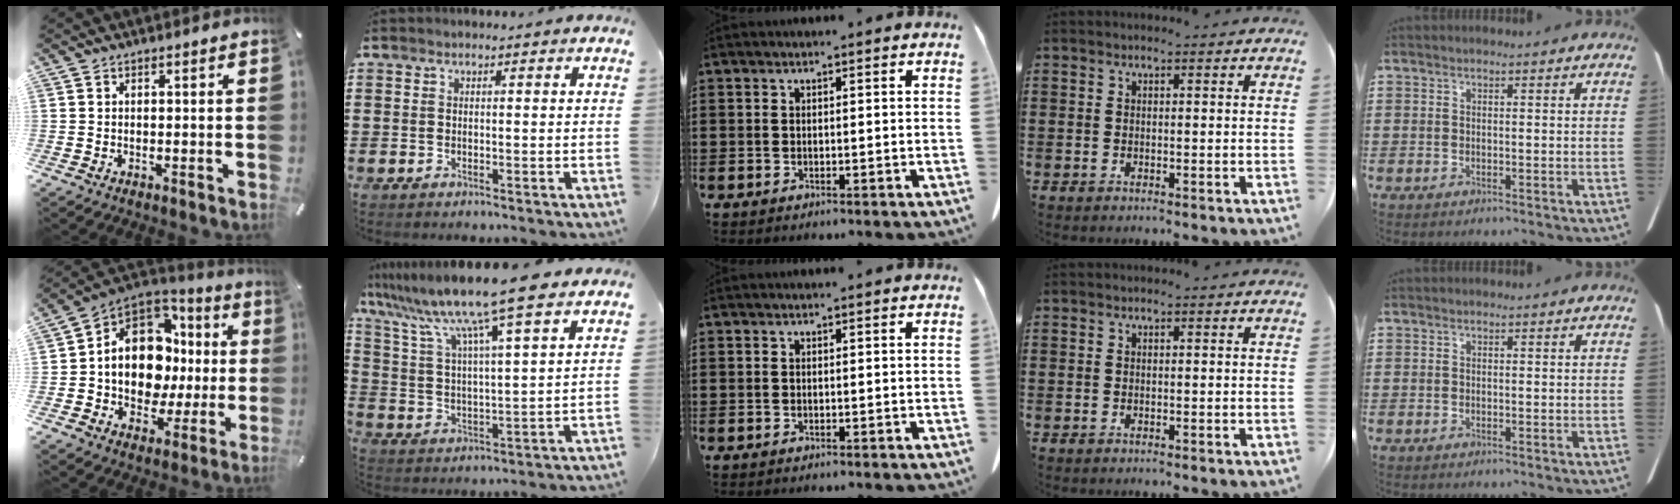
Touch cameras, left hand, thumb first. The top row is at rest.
{"thumb": {"total": 15.1, "force": [1.0, 11.8, 9.3], "torque": [-0.171, -0.016, 0.018]}, "index": {"total": 11.8, "force": [9.6, -0.7, 6.9], "torque": [-0.170, -0.054, 0.154]}}